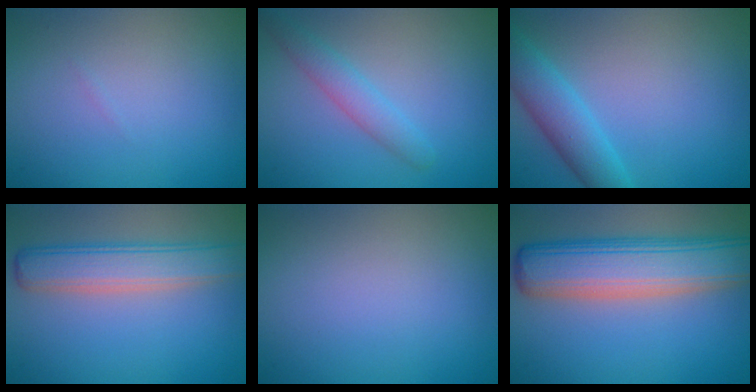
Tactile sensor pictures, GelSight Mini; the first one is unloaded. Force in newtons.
{"total": 2.4, "press": 2.4, "slide": 0.2}
{"total": 4.3, "press": 4.3, "slide": 0.3}
{"total": 4.5, "press": 4.5, "slide": 0.3}
{"total": 0.0}
{"total": 8.6, "press": 8.6, "slide": 0.7}